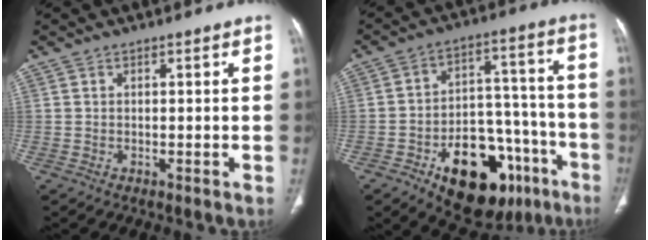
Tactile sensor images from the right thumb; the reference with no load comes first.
{"total": 22.5, "force": [-11.5, 12.4, 14.8], "torque": [-0.167, 0.075, -0.160]}